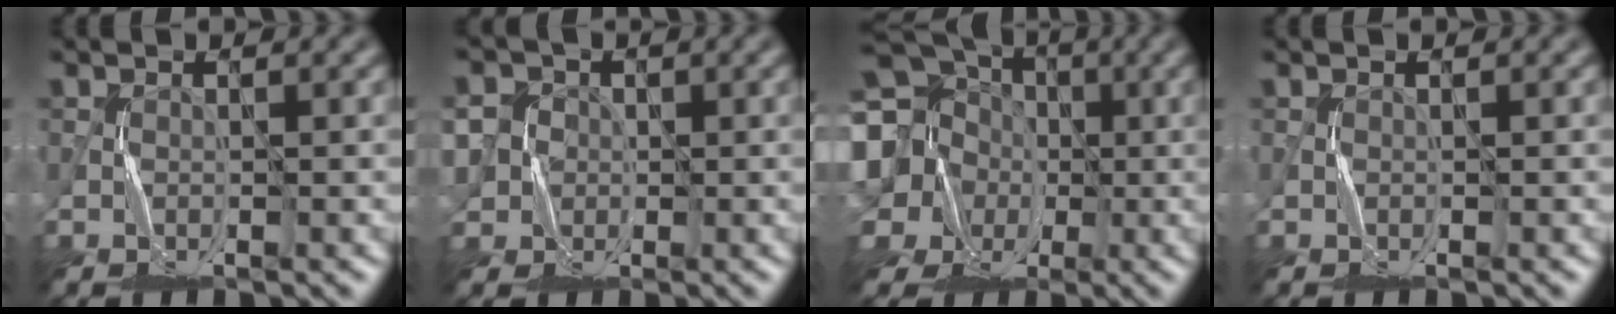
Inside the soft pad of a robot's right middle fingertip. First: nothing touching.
{"total": 6.9, "force": [0.2, 6.4, 2.5], "torque": [-0.058, 0.032, -0.025]}
{"total": 20.4, "force": [0.5, 18.4, 8.9], "torque": [-0.234, 0.008, -0.040]}
{"total": 0.0}